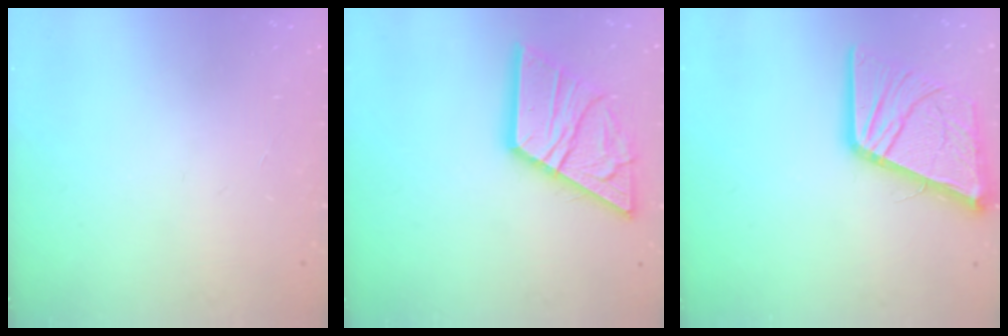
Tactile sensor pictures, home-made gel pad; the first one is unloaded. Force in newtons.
{"total": 18.9, "press": 18.8, "slide": 1.6}
{"total": 17.2, "press": 17.0, "slide": 2.0}